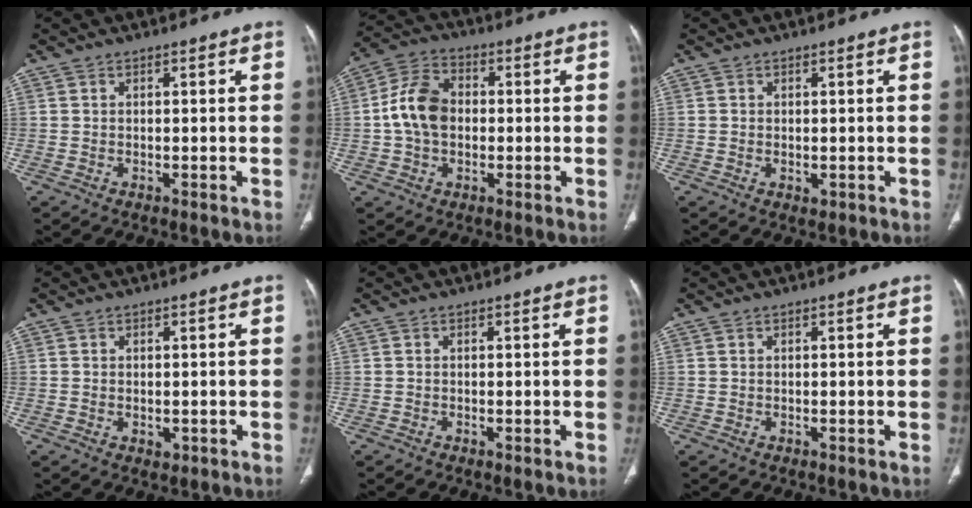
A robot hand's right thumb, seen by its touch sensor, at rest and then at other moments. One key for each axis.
{"total": 10.2, "fx": -0.1, "fy": 7.3, "fz": 7.1, "tx": -0.125, "ty": 0.024, "tz": -0.011}
{"total": 1.2, "fx": -0.2, "fy": 0.9, "fz": 0.8, "tx": -0.015, "ty": -0.003, "tz": 0.000}
{"total": 1.6, "fx": -0.3, "fy": 1.2, "fz": 1.0, "tx": -0.013, "ty": -0.002, "tz": 0.000}
{"total": 0.0}
{"total": 0.0}